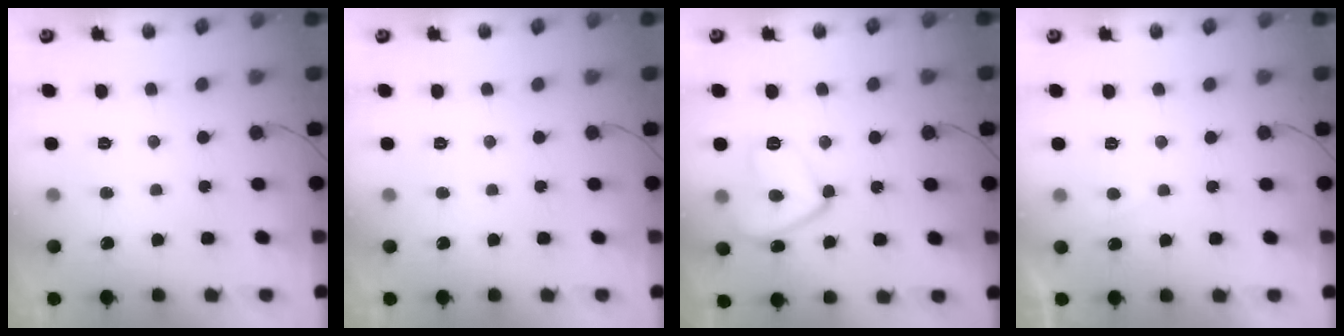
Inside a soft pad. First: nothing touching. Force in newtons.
{"total": 0.0}
{"total": 11.6, "press": 11.6, "slide": 1.0}
{"total": 0.9, "press": 0.7, "slide": 0.5}